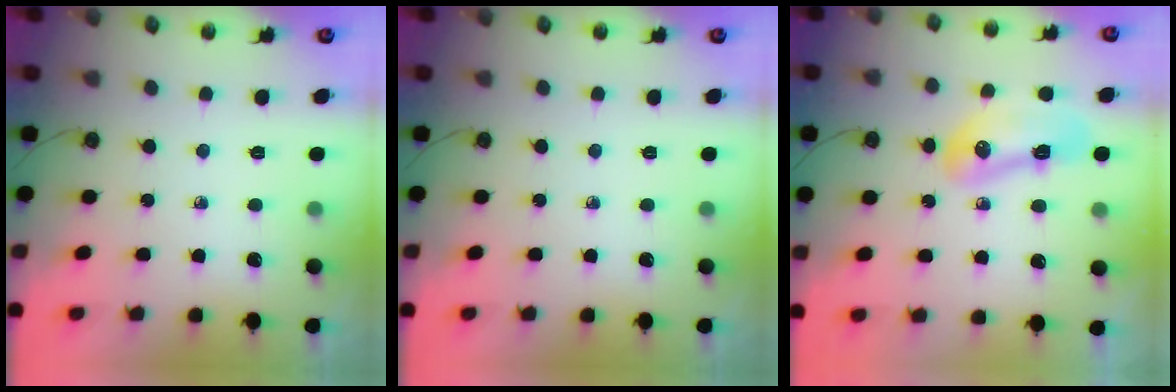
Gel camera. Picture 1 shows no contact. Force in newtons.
{"total": 0.0}
{"total": 10.4, "press": 10.2, "slide": 1.7}